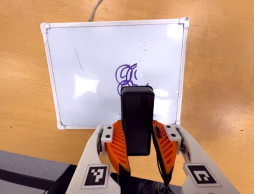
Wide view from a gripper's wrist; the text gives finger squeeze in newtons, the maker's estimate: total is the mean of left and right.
{"total": 7.2, "left": 5.7, "right": 8.6}